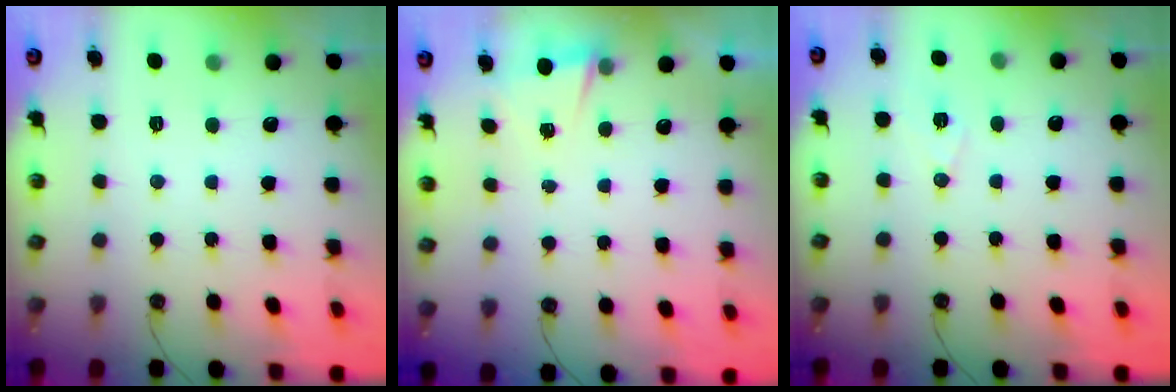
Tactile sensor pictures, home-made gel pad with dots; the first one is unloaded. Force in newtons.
{"total": 1.3, "press": 0.7, "slide": 1.1}
{"total": 7.1, "press": 5.5, "slide": 4.5}